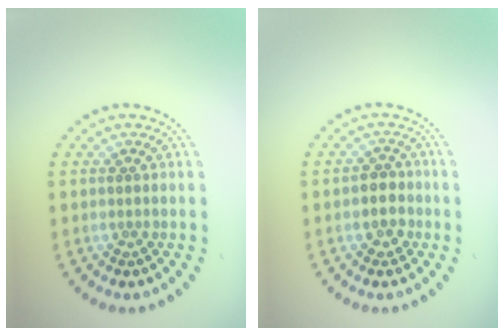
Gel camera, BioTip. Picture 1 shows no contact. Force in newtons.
{"total": 2.3, "press": 2.2, "slide": 0.8}